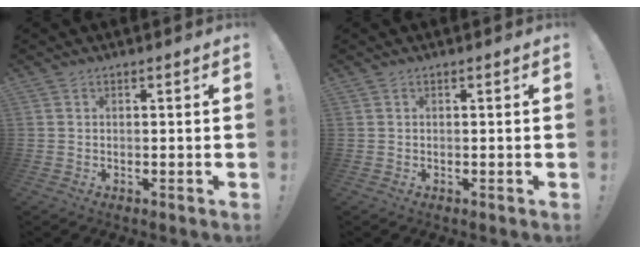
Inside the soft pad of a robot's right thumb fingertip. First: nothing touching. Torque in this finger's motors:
{"motor_torque": [0.00, 0.00, 0.00, 0.00, 0.00]}